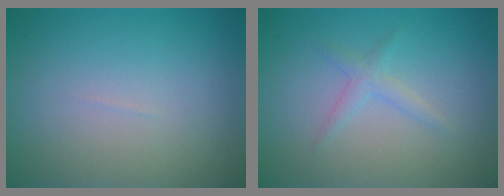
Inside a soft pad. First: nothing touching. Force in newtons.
{"total": 1.3, "press": 1.3, "slide": 0.0}